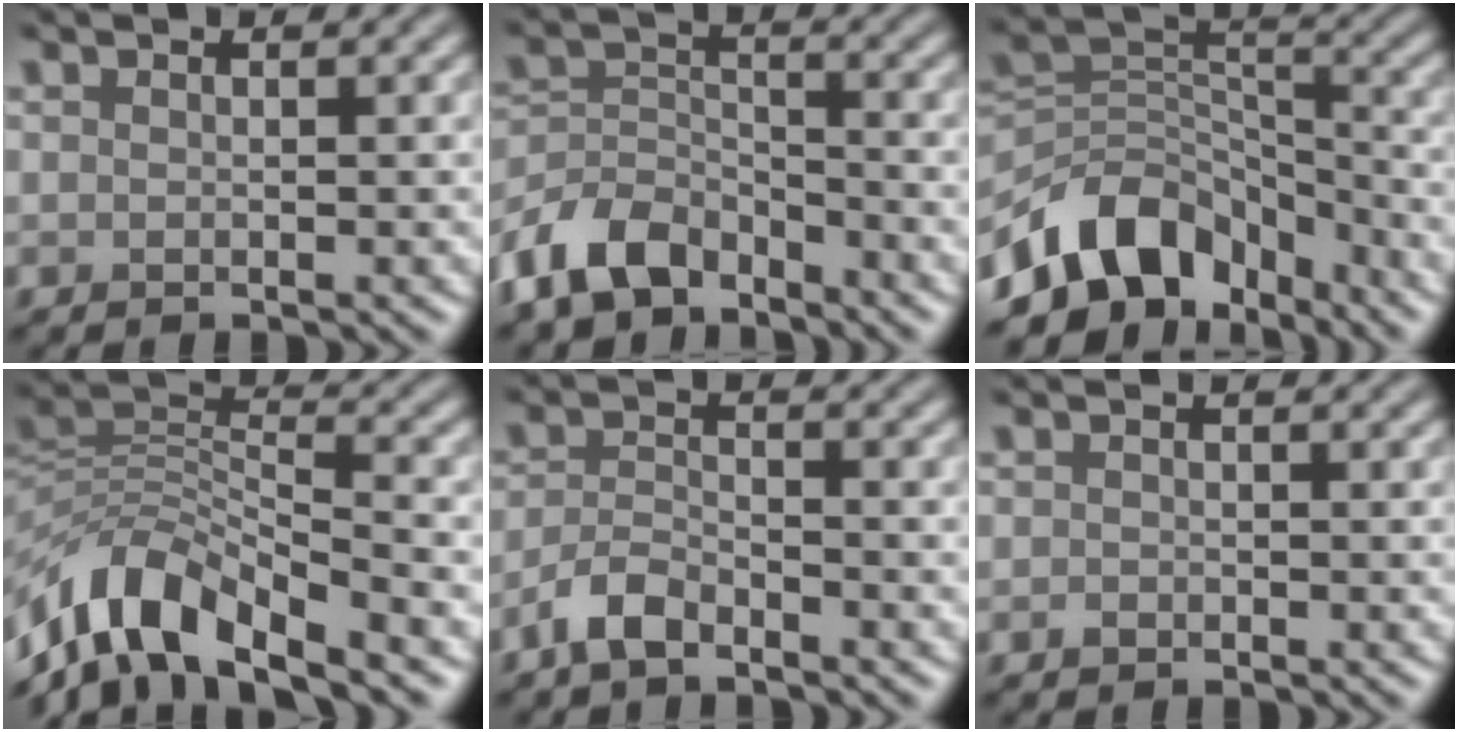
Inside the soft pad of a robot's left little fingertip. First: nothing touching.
{"total": 6.1, "force": [-4.8, 2.9, 2.4], "torque": [-0.048, -0.004, -0.105]}
{"total": 8.8, "force": [-6.0, 5.1, 3.9], "torque": [-0.046, -0.001, -0.122]}
{"total": 9.4, "force": [-6.4, 3.8, 5.8], "torque": [-0.096, 0.002, -0.133]}
{"total": 2.6, "force": [-2.0, 0.9, 1.4], "torque": [-0.032, 0.005, -0.047]}
{"total": 0.5, "force": [-0.3, 0.4, 0.2], "torque": [-0.004, -0.002, -0.007]}